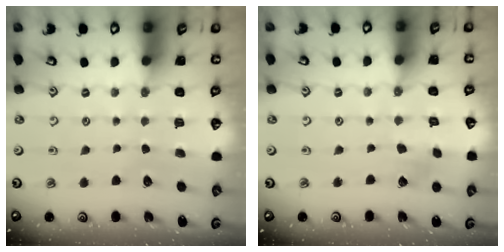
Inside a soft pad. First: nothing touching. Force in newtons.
{"total": 2.1, "press": 2.1, "slide": 0.2}